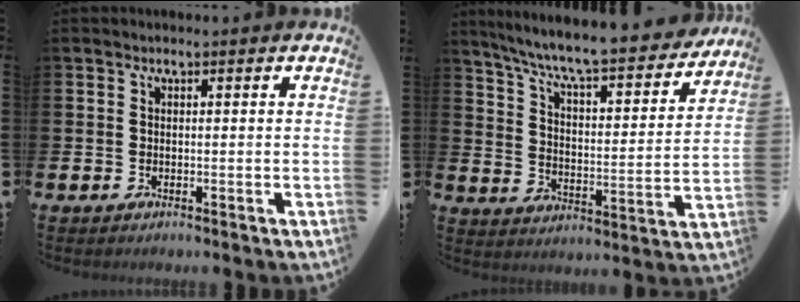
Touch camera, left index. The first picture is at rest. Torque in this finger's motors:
{"motor_torque": [0.95, -1.19, 1.05, 0.21]}